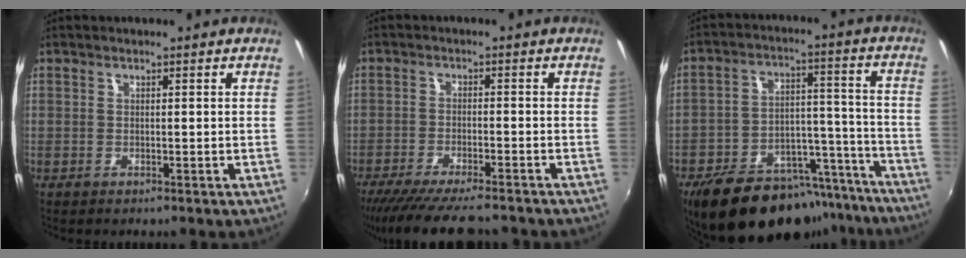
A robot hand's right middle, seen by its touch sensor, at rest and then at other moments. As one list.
[{"total": 12.7, "force": [-11.0, 1.4, 6.3], "torque": [-0.132, -0.036, -0.176]}, {"total": 22.9, "force": [-18.3, 9.7, 9.8], "torque": [-0.176, 0.032, -0.238]}]